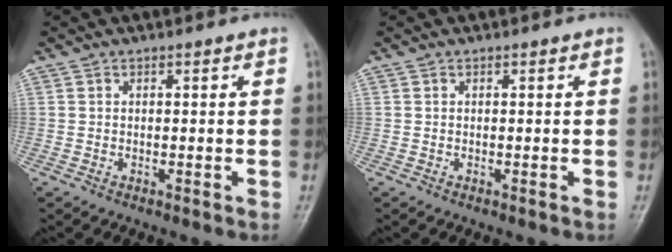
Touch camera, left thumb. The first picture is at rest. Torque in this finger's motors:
{"motor_torque": [0.00, 0.00, 0.00, 0.00, 0.00]}